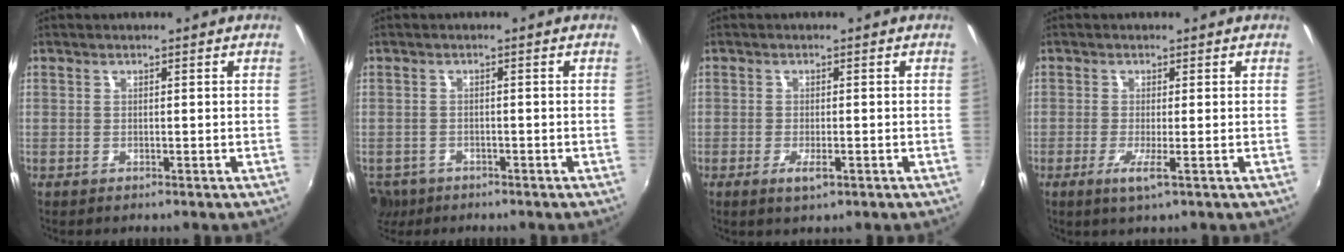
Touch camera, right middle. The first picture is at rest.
{"total": 6.1, "force": [-3.7, 4.3, 2.3], "torque": [-0.067, -0.016, -0.061]}
{"total": 2.8, "force": [-1.3, 0.9, 2.3], "torque": [-0.046, -0.008, -0.022]}
{"total": 2.7, "force": [-1.1, -0.3, 2.4], "torque": [-0.055, -0.011, -0.023]}